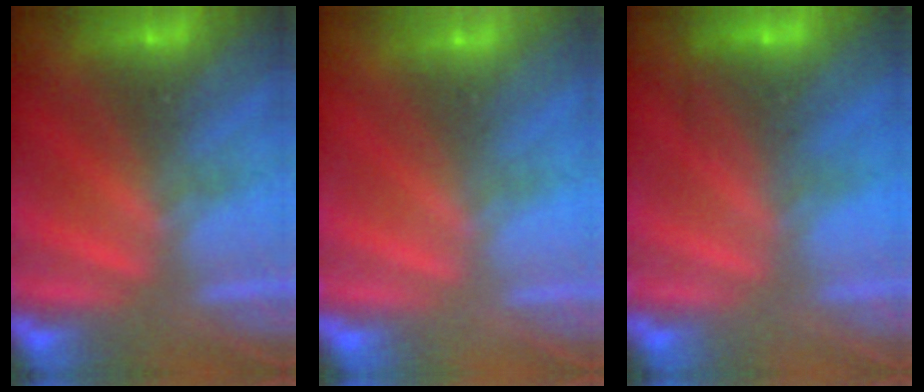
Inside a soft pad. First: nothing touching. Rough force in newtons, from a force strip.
{"total": 7.7}
{"total": 2.3}